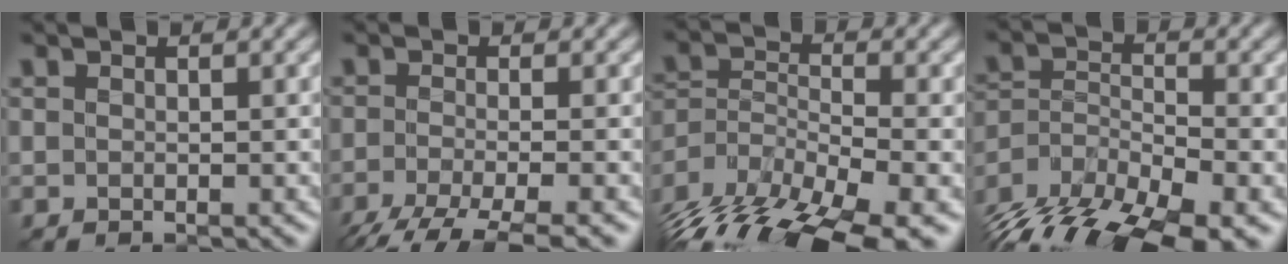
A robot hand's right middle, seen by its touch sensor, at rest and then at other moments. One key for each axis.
{"total": 5.7, "fx": -4.0, "fy": 1.3, "fz": 3.9, "tx": -0.062, "ty": -0.013, "tz": -0.078}
{"total": 14.8, "fx": -10.8, "fy": 5.4, "fz": 8.6, "tx": -0.171, "ty": -0.019, "tz": -0.164}
{"total": 13.5, "fx": -10.4, "fy": 5.1, "fz": 7.1, "tx": -0.133, "ty": -0.020, "tz": -0.164}